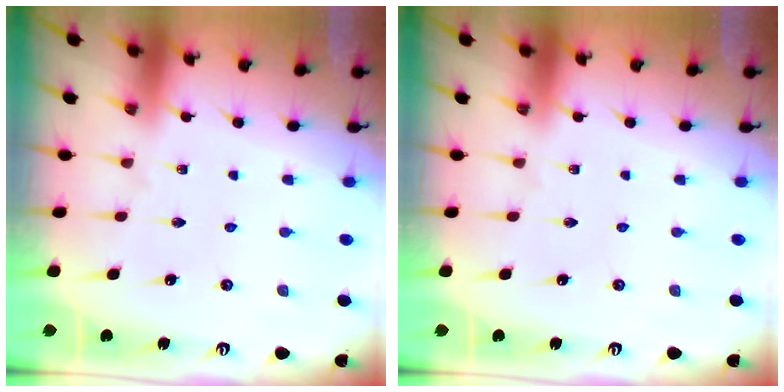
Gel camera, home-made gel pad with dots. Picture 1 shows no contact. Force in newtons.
{"total": 0.0}